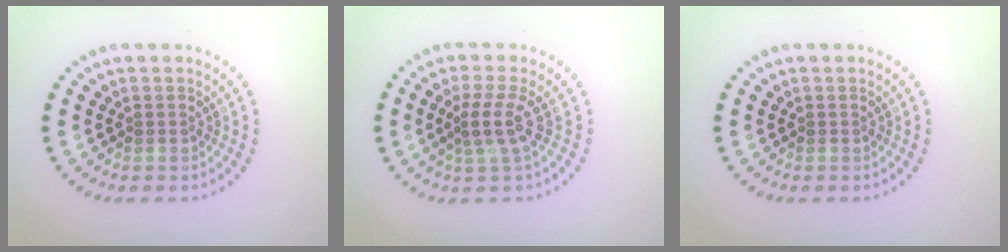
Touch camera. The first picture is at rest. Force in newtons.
{"total": 2.6, "press": 1.8, "slide": 1.8}
{"total": 0.0}